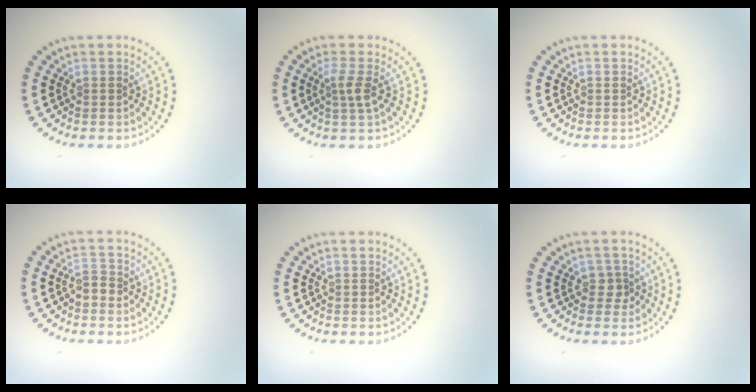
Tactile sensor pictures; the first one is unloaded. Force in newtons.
{"total": 1.8, "press": 1.3, "slide": 1.2}
{"total": 0.0}
{"total": 1.2, "press": 1.1, "slide": 0.5}
{"total": 0.0}
{"total": 1.3, "press": 1.1, "slide": 0.8}